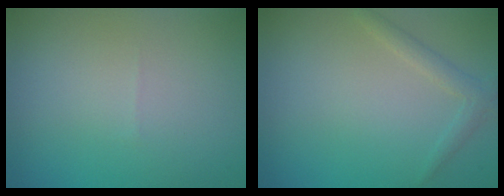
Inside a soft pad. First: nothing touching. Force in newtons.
{"total": 1.5, "press": 1.5, "slide": 0.1}